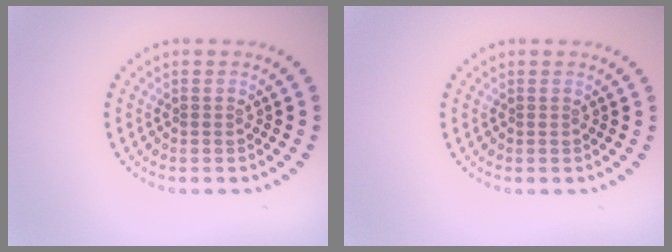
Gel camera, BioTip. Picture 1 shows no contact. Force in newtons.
{"total": 0.0}